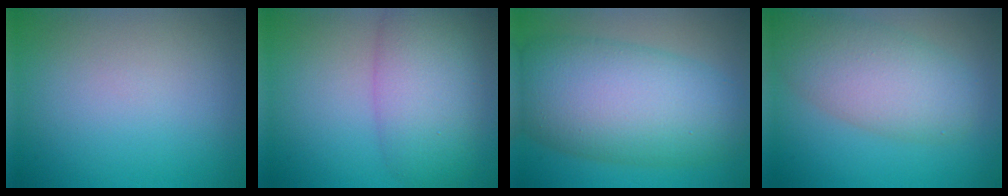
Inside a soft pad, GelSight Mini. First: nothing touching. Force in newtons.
{"total": 7.5, "press": 7.5, "slide": 0.4}
{"total": 11.5, "press": 11.4, "slide": 0.2}
{"total": 6.6, "press": 6.6, "slide": 0.4}